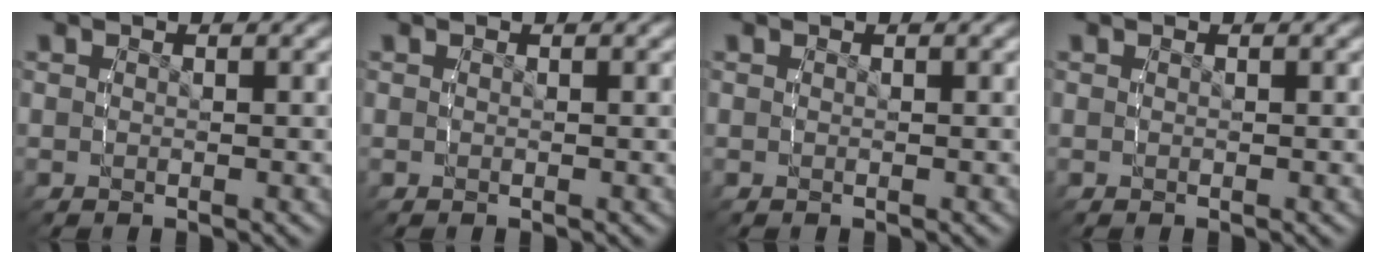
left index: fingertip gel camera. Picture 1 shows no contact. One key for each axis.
{"total": 0.0}
{"total": 0.0}
{"total": 0.0}